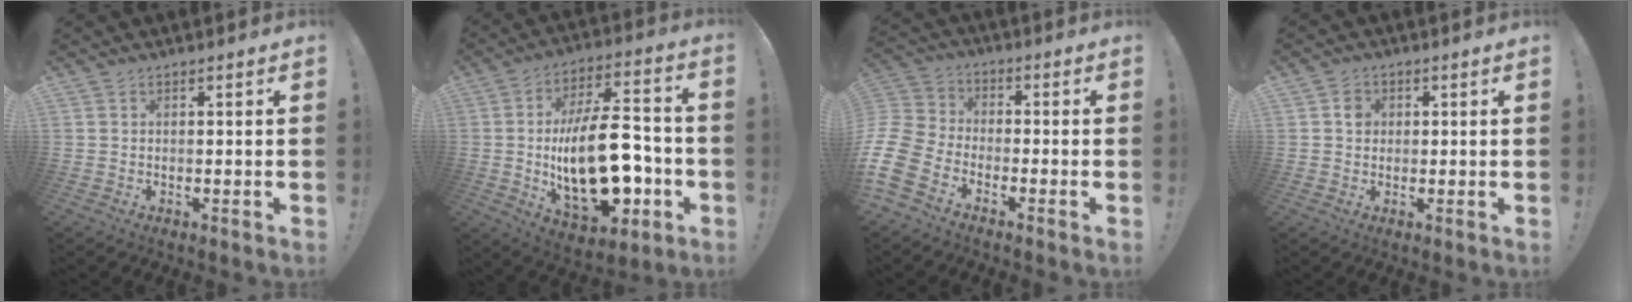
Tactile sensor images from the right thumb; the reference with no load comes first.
{"total": 26.0, "force": [-4.7, 12.9, 22.1], "torque": [-0.389, 0.032, -0.070]}
{"total": 12.0, "force": [-7.2, 7.6, 5.9], "torque": [-0.136, 0.042, -0.131]}
{"total": 3.1, "force": [0.3, 2.9, 1.1], "torque": [-0.001, -0.002, 0.000]}